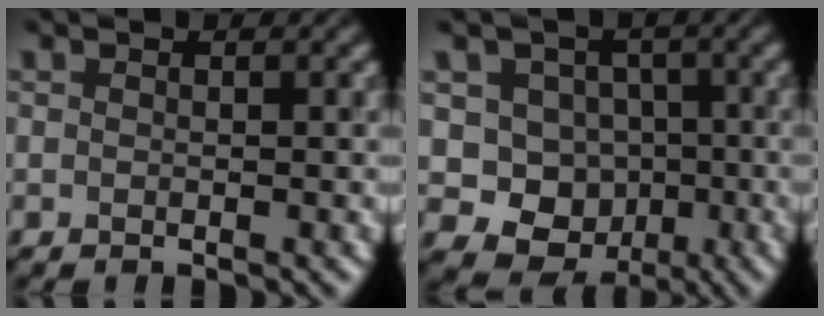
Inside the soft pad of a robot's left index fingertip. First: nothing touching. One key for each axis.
{"total": 7.5, "fx": -1.0, "fy": 7.0, "fz": 2.5, "tx": -0.036, "ty": 0.008, "tz": -0.038}